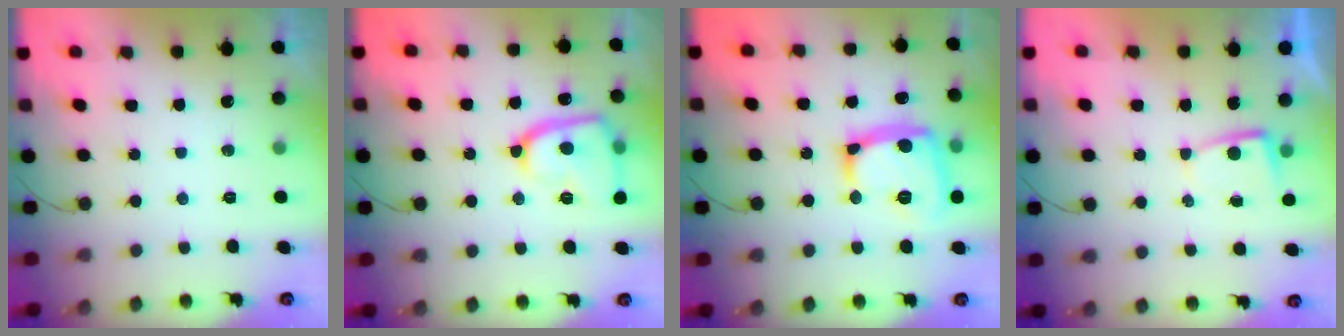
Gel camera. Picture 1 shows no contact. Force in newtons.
{"total": 16.4, "press": 16.3, "slide": 1.6}
{"total": 18.2, "press": 18.2, "slide": 1.5}
{"total": 2.0, "press": 2.0, "slide": 0.3}